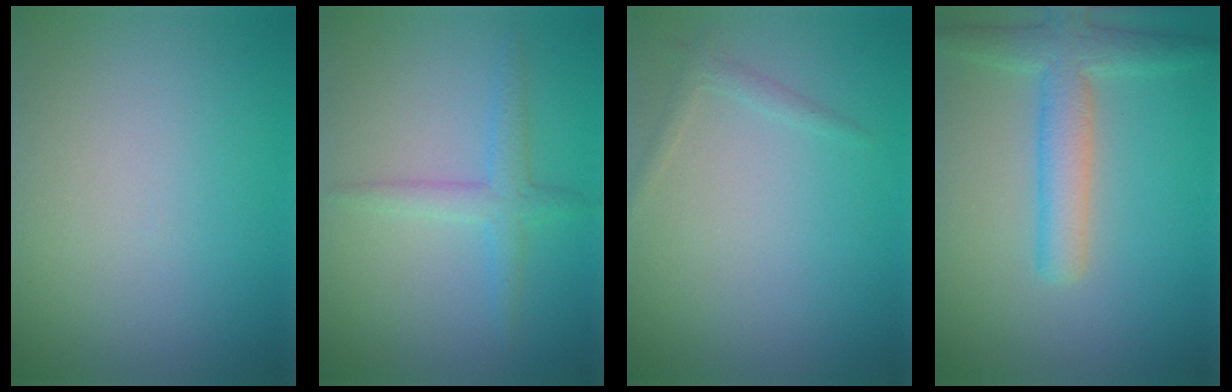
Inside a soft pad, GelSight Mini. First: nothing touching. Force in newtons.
{"total": 2.5, "press": 2.5, "slide": 0.1}
{"total": 1.0, "press": 1.0, "slide": 0.1}
{"total": 4.4, "press": 4.4, "slide": 0.3}